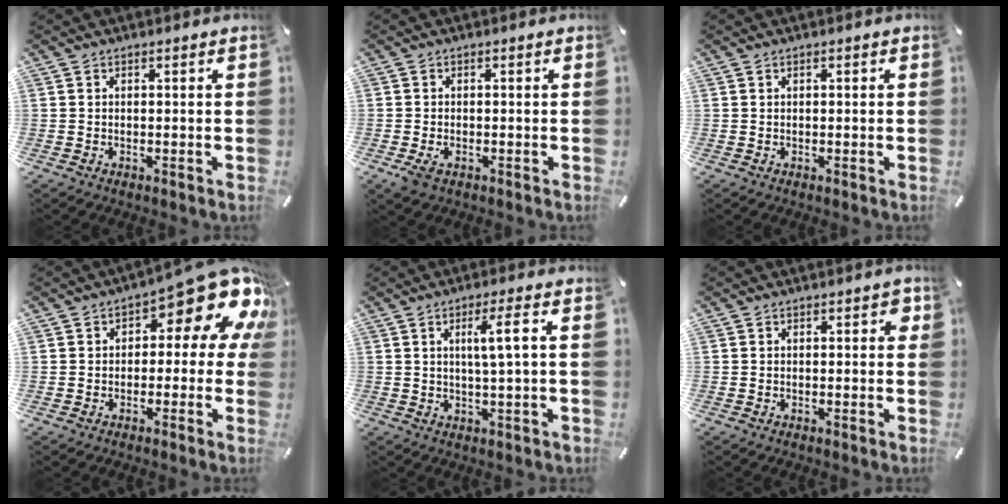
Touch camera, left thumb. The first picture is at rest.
{"total": 2.1, "force": [-0.9, 1.4, 1.3], "torque": [-0.031, -0.001, -0.016]}
{"total": 0.0}
{"total": 15.5, "force": [7.0, 6.6, 12.1], "torque": [-0.151, -0.053, 0.113]}
{"total": 6.4, "force": [1.4, 0.2, 6.2], "torque": [-0.120, 0.000, 0.017]}
{"total": 1.7, "force": [0.3, 1.1, 1.2], "torque": [-0.008, 0.002, -0.001]}